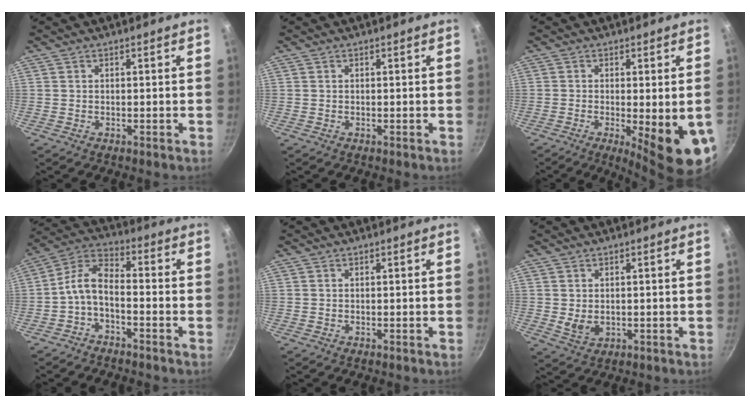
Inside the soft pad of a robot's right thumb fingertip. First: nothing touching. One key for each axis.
{"total": 0.0}
{"total": 12.4, "fx": -3.2, "fy": 2.9, "fz": 11.7, "tx": -0.145, "ty": -0.014, "tz": -0.036}
{"total": 7.5, "fx": -3.2, "fy": 3.6, "fz": 5.8, "tx": -0.124, "ty": 0.049, "tz": -0.072}
{"total": 0.0}
{"total": 4.7, "fx": -0.7, "fy": 3.5, "fz": 3.0, "tx": -0.046, "ty": -0.004, "tz": -0.003}